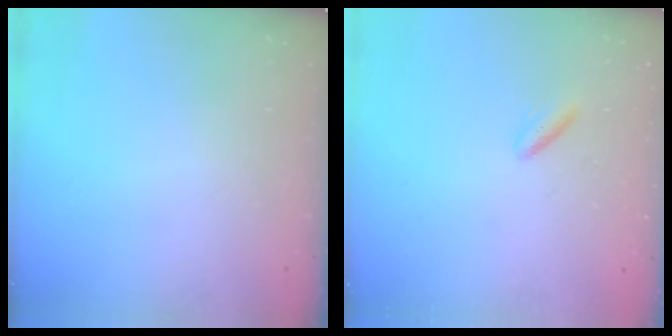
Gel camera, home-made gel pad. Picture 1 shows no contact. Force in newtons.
{"total": 2.6, "press": 2.5, "slide": 0.9}